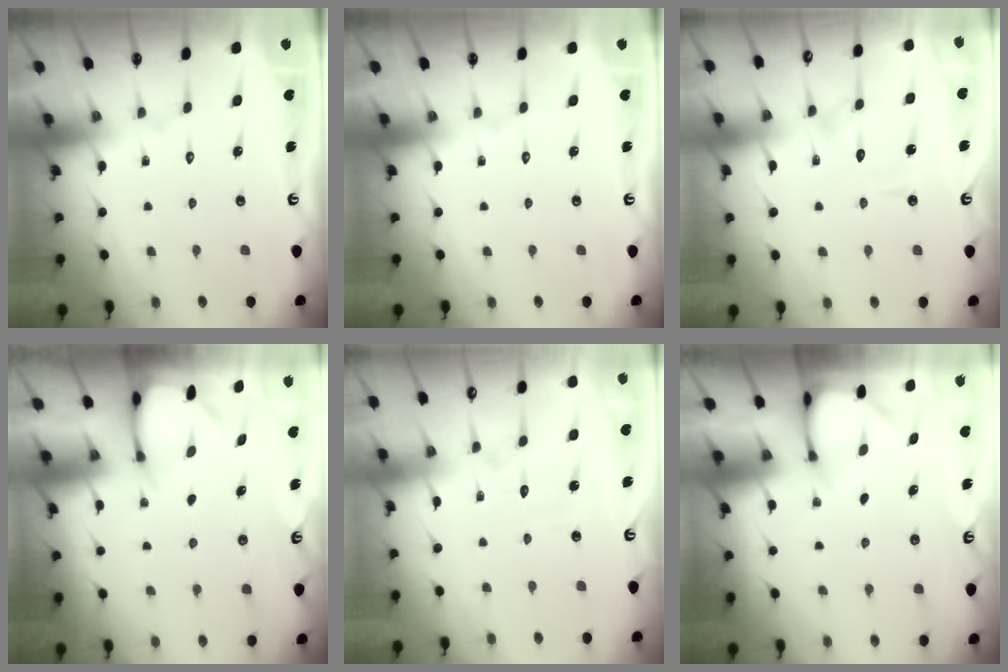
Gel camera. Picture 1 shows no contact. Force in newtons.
{"total": 0.0}
{"total": 7.2, "press": 7.2, "slide": 0.7}
{"total": 2.5, "press": 2.5, "slide": 0.3}
{"total": 2.9, "press": 2.9, "slide": 0.2}
{"total": 3.2, "press": 3.2, "slide": 0.3}